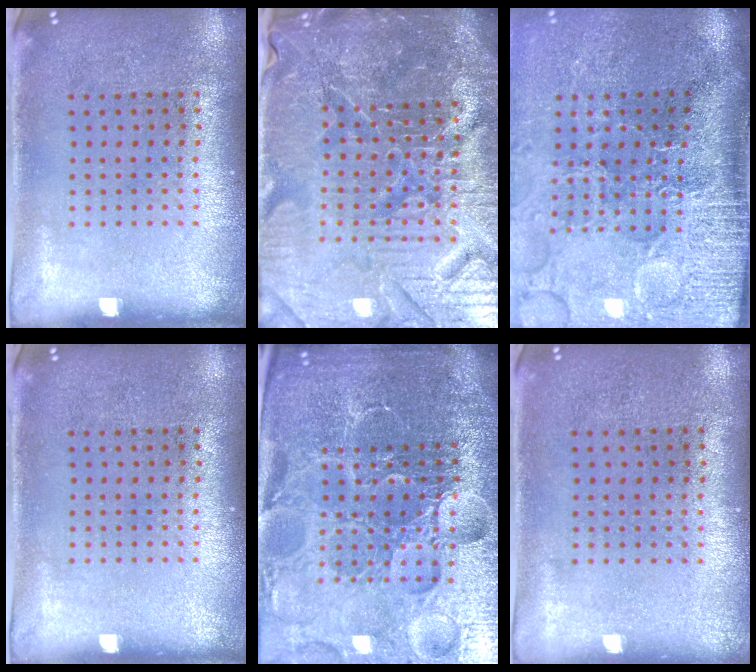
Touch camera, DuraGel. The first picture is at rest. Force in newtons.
{"total": 6.4, "press": 5.9, "slide": 2.6}
{"total": 5.0, "press": 4.0, "slide": 3.0}
{"total": 0.0}
{"total": 6.7, "press": 5.9, "slide": 3.2}
{"total": 0.0}